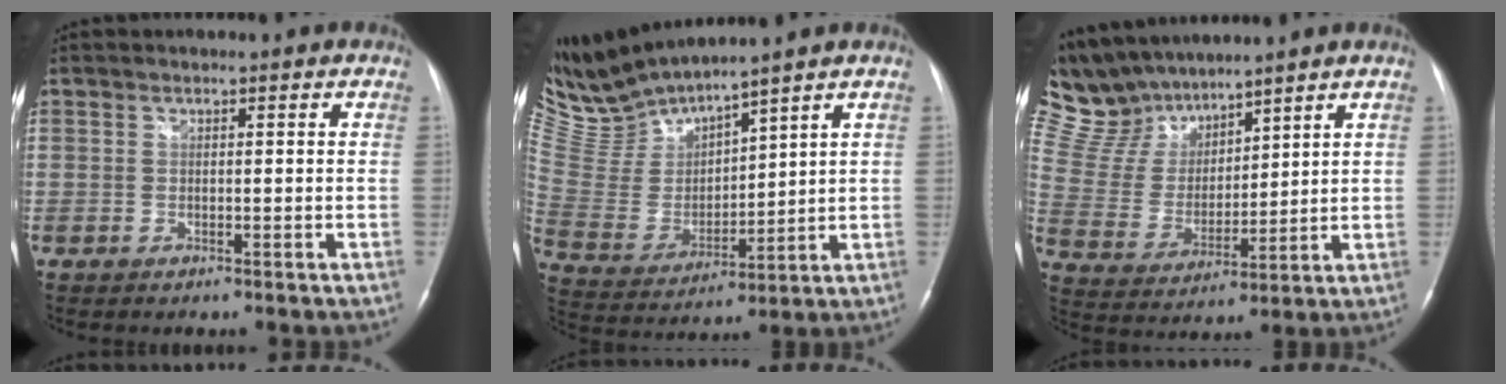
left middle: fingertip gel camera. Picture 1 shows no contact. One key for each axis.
{"total": 9.9, "fx": 9.8, "fy": -0.5, "fz": 1.3, "tx": -0.062, "ty": -0.002, "tz": 0.224}
{"total": 11.9, "fx": 10.8, "fy": 3.9, "fz": 3.2, "tx": -0.090, "ty": 0.025, "tz": 0.221}